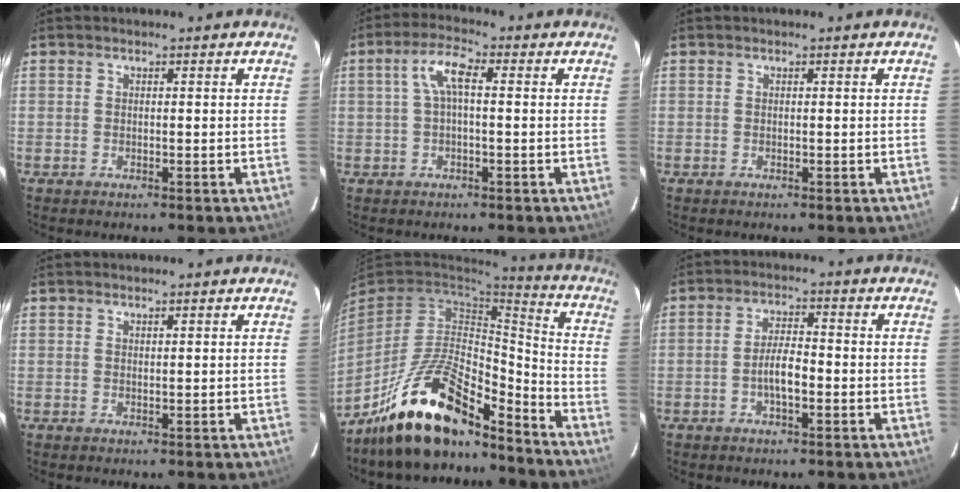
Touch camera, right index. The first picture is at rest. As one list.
[{"total": 5.1, "force": [0.5, 1.6, 4.8], "torque": [-0.095, 0.016, 0.010]}, {"total": 0.0}, {"total": 0.6, "force": [0.5, -0.1, 0.2], "torque": [-0.006, -0.003, 0.009]}, {"total": 20.6, "force": [-15.3, 7.0, 12.0], "torque": [-0.239, -0.006, -0.262]}, {"total": 4.5, "force": [-1.5, 1.4, 4.0], "torque": [-0.077, 0.005, -0.026]}]